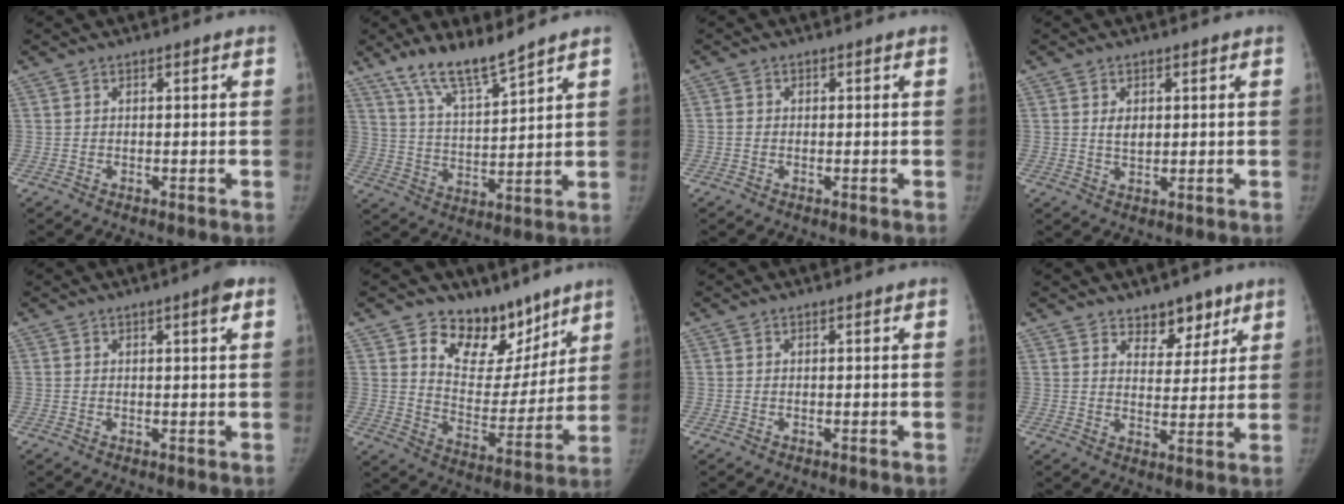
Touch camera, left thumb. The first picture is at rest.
{"total": 10.4, "force": [8.4, 1.6, 5.9], "torque": [-0.101, -0.051, 0.165]}
{"total": 1.0, "force": [-0.3, 0.9, 0.4], "torque": [-0.003, 0.003, -0.006]}
{"total": 3.2, "force": [1.0, 2.4, 1.9], "torque": [-0.016, -0.009, 0.021]}
{"total": 2.4, "force": [1.1, 0.4, 2.2], "torque": [-0.027, 0.000, 0.011]}
{"total": 14.8, "force": [10.2, 9.3, 5.3], "torque": [-0.016, -0.065, 0.172]}
{"total": 0.0}
{"total": 6.6, "force": [4.7, 4.0, 2.4], "torque": [0.004, -0.032, 0.074]}